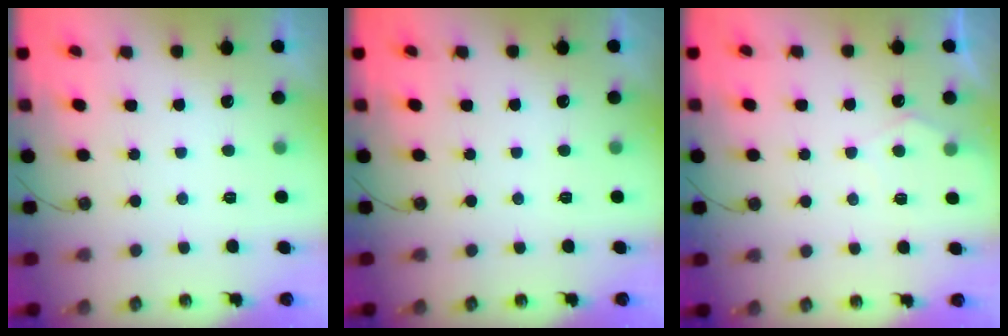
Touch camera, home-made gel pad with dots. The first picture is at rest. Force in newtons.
{"total": 0.0}
{"total": 4.6, "press": 4.5, "slide": 0.5}